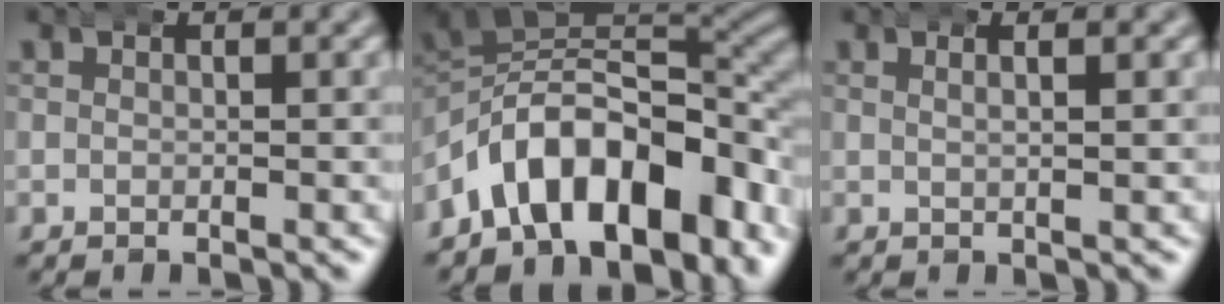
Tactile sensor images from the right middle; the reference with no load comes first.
{"total": 14.2, "force": [-4.2, 9.0, 10.2], "torque": [-0.161, -0.031, -0.053]}
{"total": 1.9, "force": [1.0, 0.3, 1.6], "torque": [-0.017, 0.009, 0.012]}